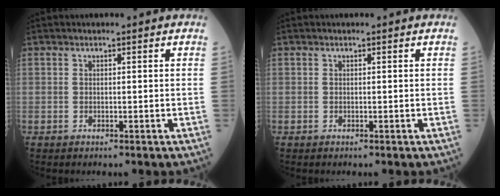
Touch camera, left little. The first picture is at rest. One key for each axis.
{"total": 0.0}